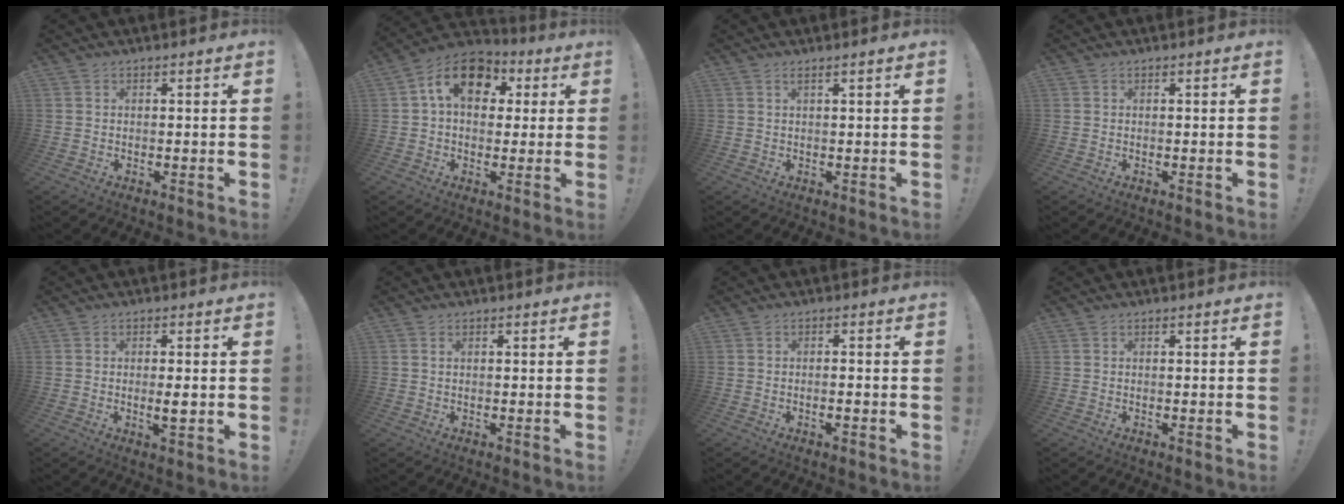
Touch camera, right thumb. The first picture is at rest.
{"total": 14.0, "force": [4.5, 9.7, 9.0], "torque": [-0.136, 0.002, 0.084]}
{"total": 1.5, "force": [0.7, -0.3, 1.3], "torque": [-0.023, -0.002, 0.010]}
{"total": 0.0}
{"total": 3.5, "force": [-0.4, 0.6, 3.4], "torque": [-0.046, -0.006, -0.009]}
{"total": 0.6, "force": [0.2, 0.3, 0.5], "torque": [-0.012, 0.003, 0.005]}
{"total": 1.3, "force": [-0.8, 0.0, 1.0], "torque": [-0.024, 0.001, -0.013]}
{"total": 0.0}